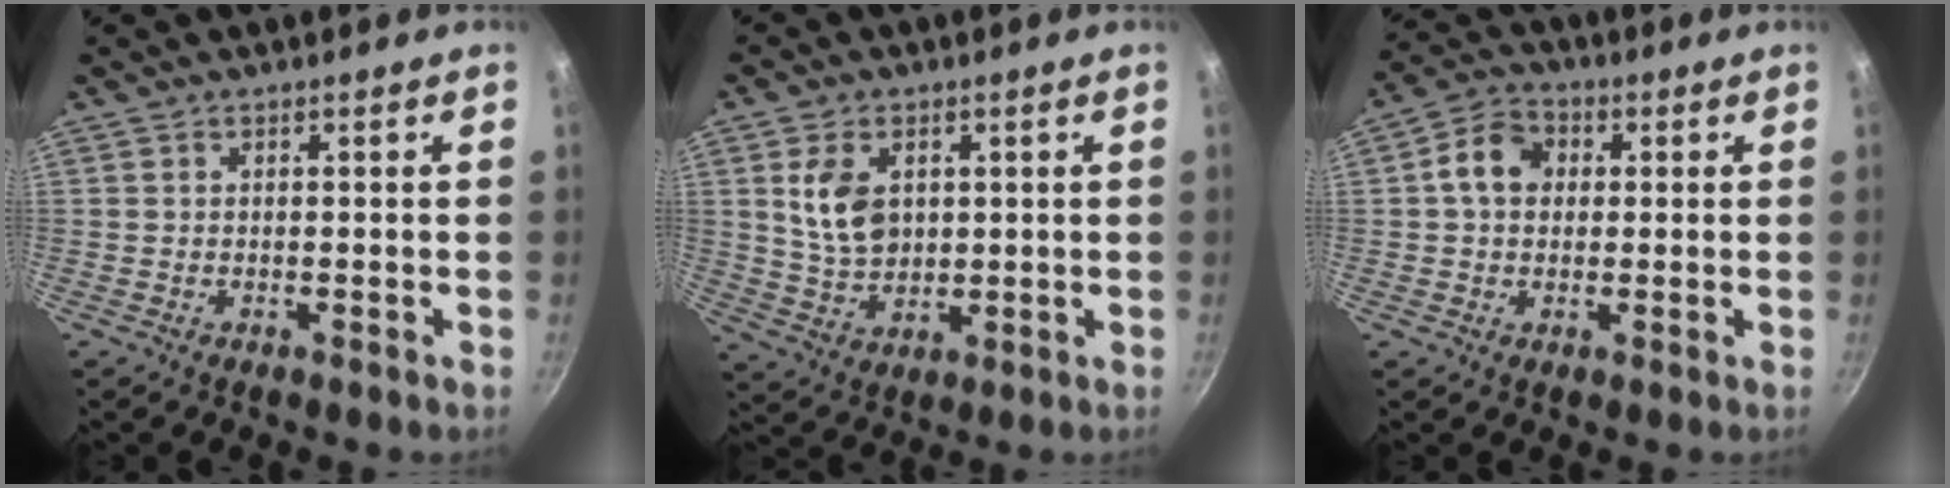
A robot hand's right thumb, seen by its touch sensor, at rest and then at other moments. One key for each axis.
{"total": 8.8, "fx": 2.1, "fy": 6.2, "fz": 5.9, "tx": -0.095, "ty": -0.016, "tz": 0.047}
{"total": 7.5, "fx": 1.1, "fy": 6.0, "fz": 4.4, "tx": -0.054, "ty": 0.016, "tz": 0.005}